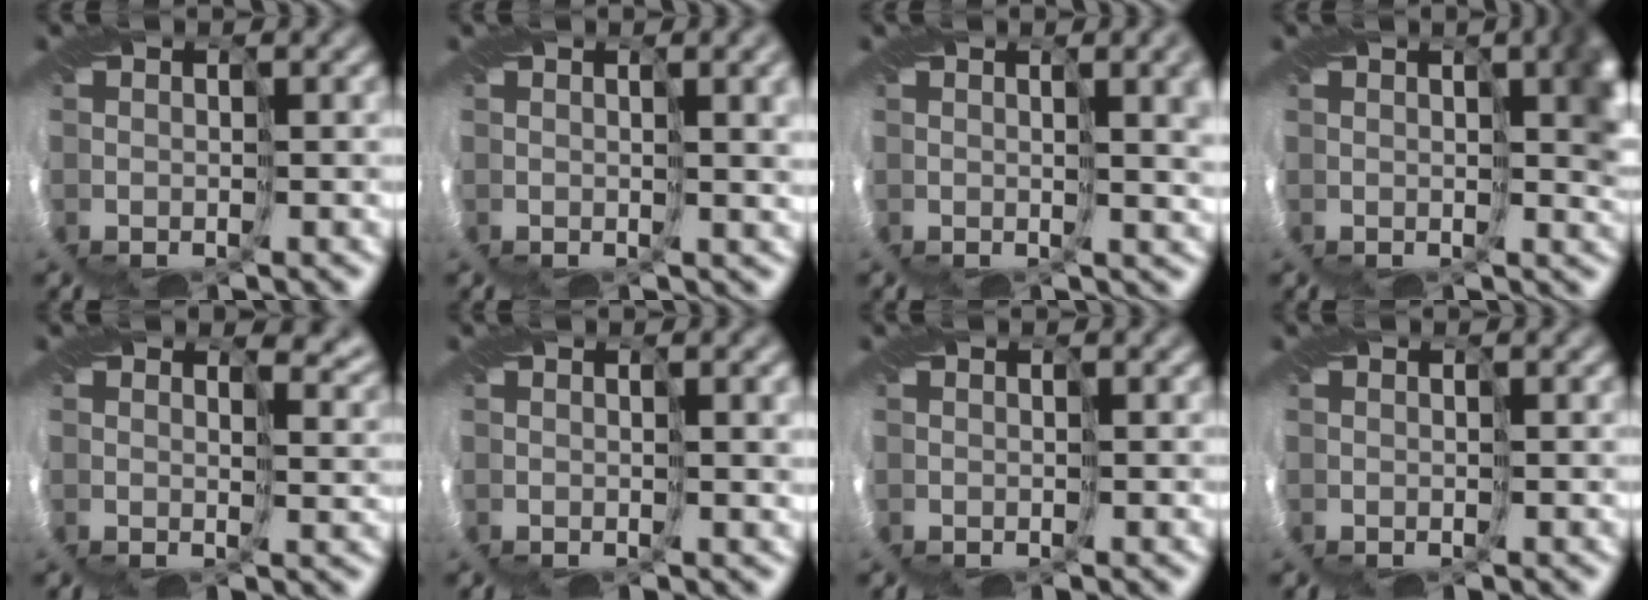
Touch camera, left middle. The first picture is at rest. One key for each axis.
{"total": 4.4, "fx": 1.8, "fy": 0.9, "fz": 3.9, "tx": -0.062, "ty": -0.002, "tz": 0.039}
{"total": 5.6, "fx": 2.1, "fy": 1.3, "fz": 5.0, "tx": -0.075, "ty": -0.003, "tz": 0.046}
{"total": 5.4, "fx": 1.9, "fy": 1.6, "fz": 4.8, "tx": -0.066, "ty": 0.005, "tz": 0.027}
{"total": 3.9, "fx": 3.3, "fy": 1.5, "fz": 1.4, "tx": -0.030, "ty": -0.002, "tz": 0.052}
{"total": 2.0, "fx": 0.9, "fy": 0.2, "fz": 1.8, "tx": -0.029, "ty": 0.002, "tz": 0.015}
{"total": 0.0}
{"total": 0.0}